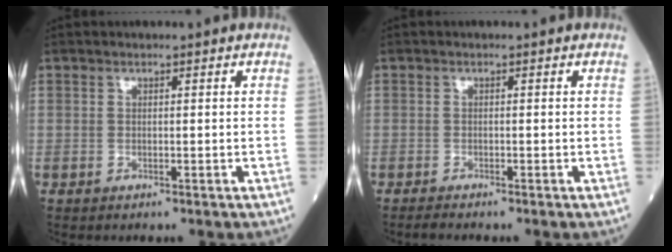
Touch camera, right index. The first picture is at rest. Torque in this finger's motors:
{"motor_torque": [-0.10, -0.13, 0.06, 0.00]}